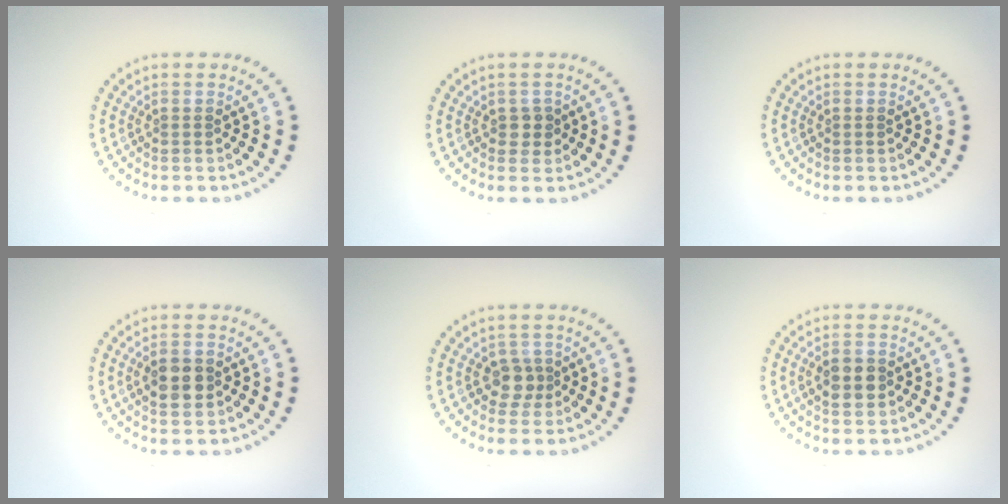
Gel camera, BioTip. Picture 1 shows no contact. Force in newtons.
{"total": 1.3, "press": 1.2, "slide": 0.4}
{"total": 0.0}
{"total": 3.2, "press": 3.2, "slide": 0.2}
{"total": 2.1, "press": 1.9, "slide": 1.0}
{"total": 2.8, "press": 2.8, "slide": 0.1}